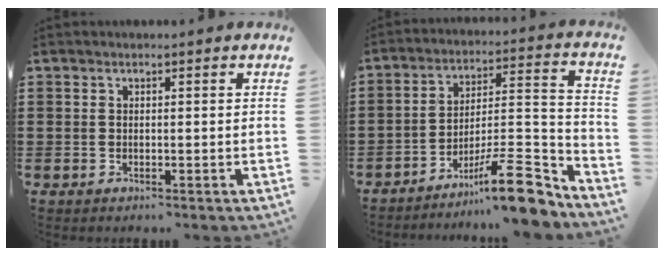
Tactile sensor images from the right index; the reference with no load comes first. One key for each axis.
{"total": 13.7, "fx": -9.9, "fy": 3.0, "fz": 9.1, "tx": -0.115, "ty": 0.043, "tz": -0.171}